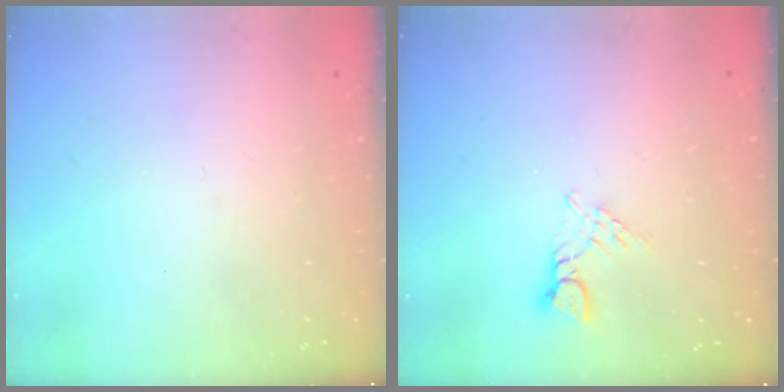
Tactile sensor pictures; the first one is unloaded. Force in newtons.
{"total": 2.8, "press": 2.8, "slide": 0.3}